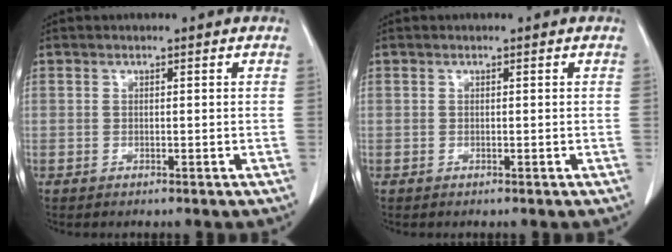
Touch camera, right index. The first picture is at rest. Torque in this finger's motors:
{"motor_torque": [0.00, 0.00, 0.01, 0.00]}